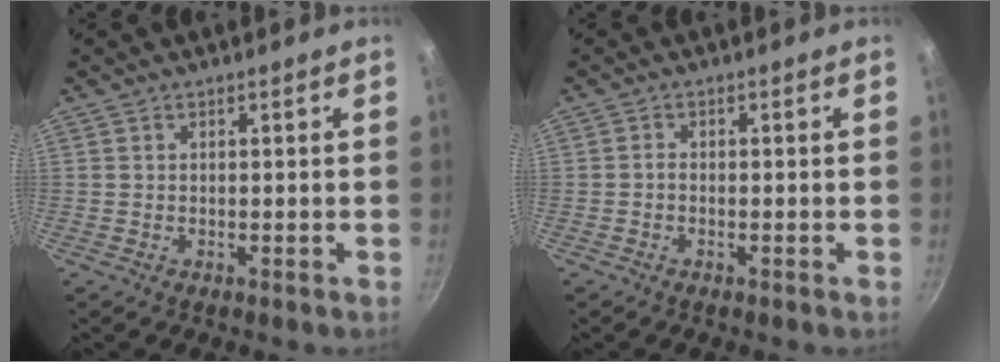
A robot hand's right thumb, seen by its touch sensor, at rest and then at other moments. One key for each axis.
{"total": 0.9, "fx": -0.5, "fy": 0.4, "fz": 0.6, "tx": -0.019, "ty": 0.007, "tz": -0.014}